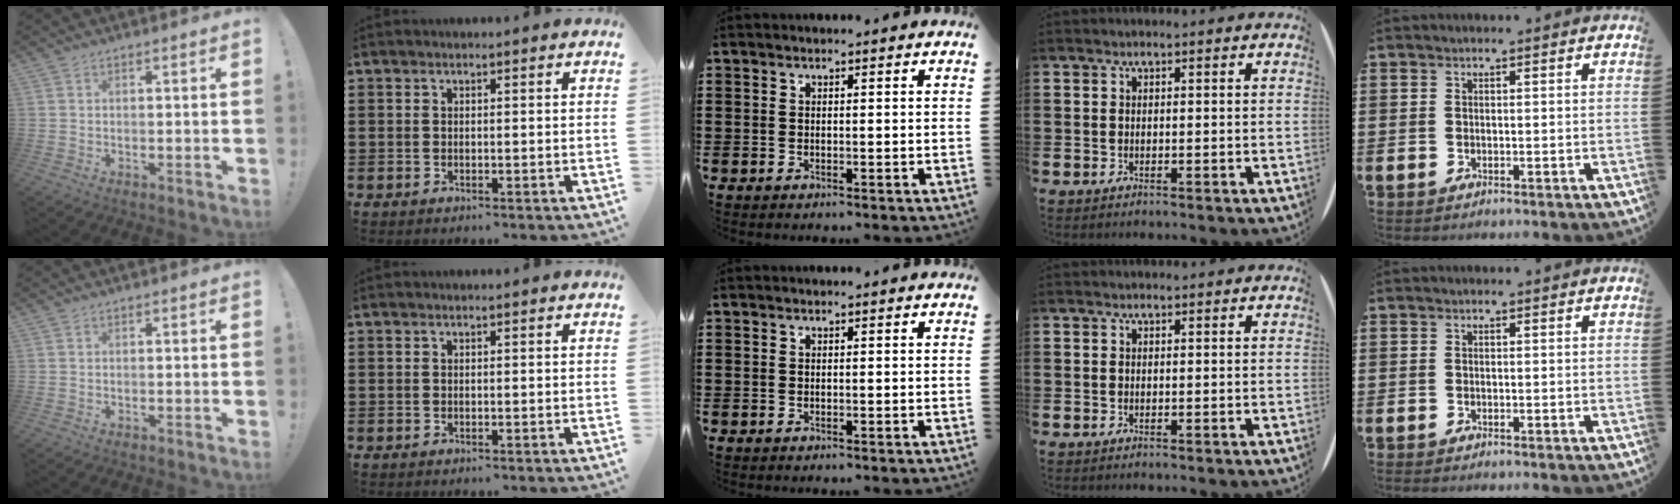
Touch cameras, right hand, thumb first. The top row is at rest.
{}